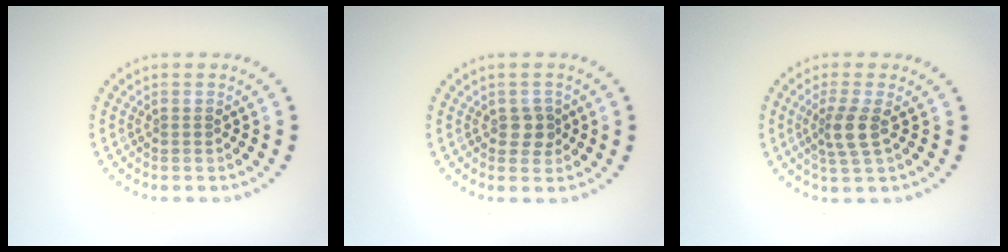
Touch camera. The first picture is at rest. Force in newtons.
{"total": 1.6, "press": 1.5, "slide": 0.5}
{"total": 2.6, "press": 2.0, "slide": 1.6}